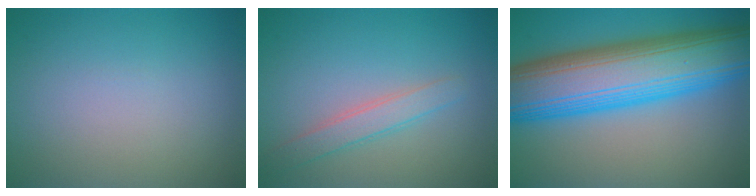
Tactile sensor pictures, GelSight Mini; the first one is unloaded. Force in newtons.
{"total": 2.3, "press": 2.3, "slide": 0.1}
{"total": 14.4, "press": 14.4, "slide": 0.1}